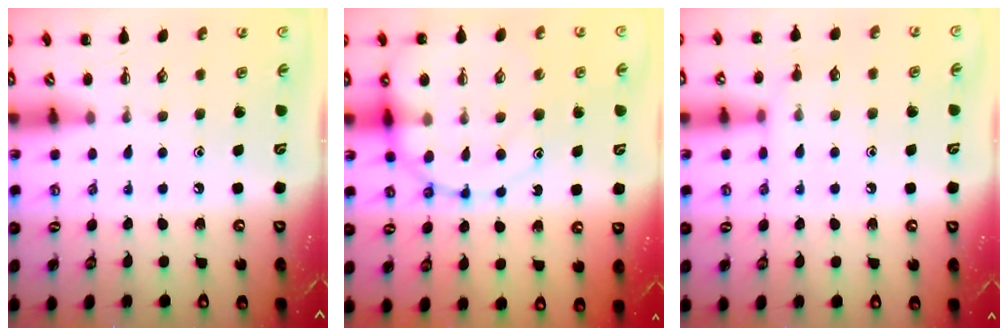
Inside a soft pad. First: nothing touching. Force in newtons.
{"total": 15.0, "press": 14.7, "slide": 2.6}
{"total": 5.5, "press": 5.3, "slide": 1.5}